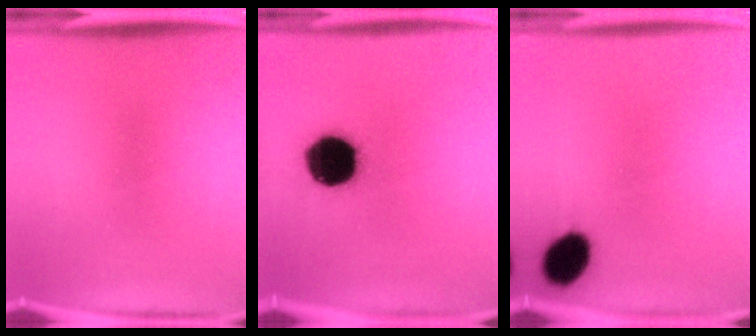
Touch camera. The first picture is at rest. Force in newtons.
{"total": 19.1}
{"total": 8.6}